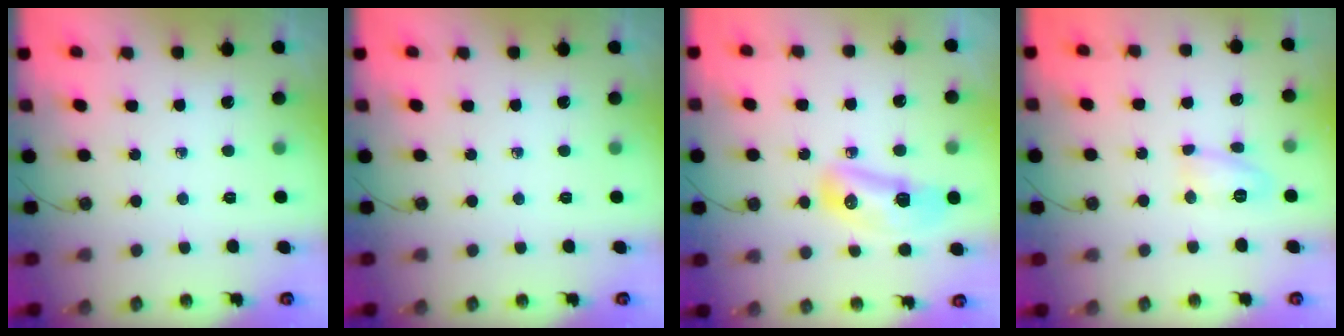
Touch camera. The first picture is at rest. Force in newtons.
{"total": 0.0}
{"total": 20.0, "press": 14.4, "slide": 13.8}
{"total": 8.9, "press": 7.6, "slide": 4.5}